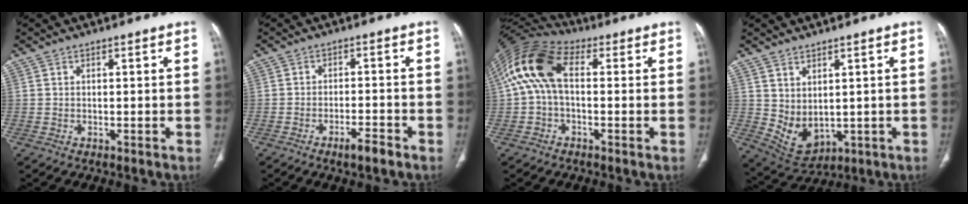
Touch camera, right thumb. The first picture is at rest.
{"total": 4.2, "force": [-2.8, 0.9, 2.9], "torque": [-0.052, 0.015, -0.047]}
{"total": 12.7, "force": [1.4, 7.4, 10.2], "torque": [-0.211, 0.038, 0.012]}
{"total": 6.7, "force": [1.1, 4.1, 5.1], "torque": [-0.080, -0.016, 0.050]}